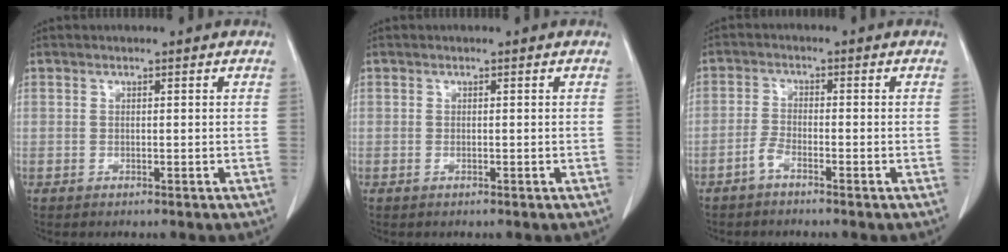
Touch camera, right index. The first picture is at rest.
{"total": 0.0}
{"total": 2.2, "force": [-1.8, 0.4, 1.2], "torque": [-0.028, 0.001, -0.040]}